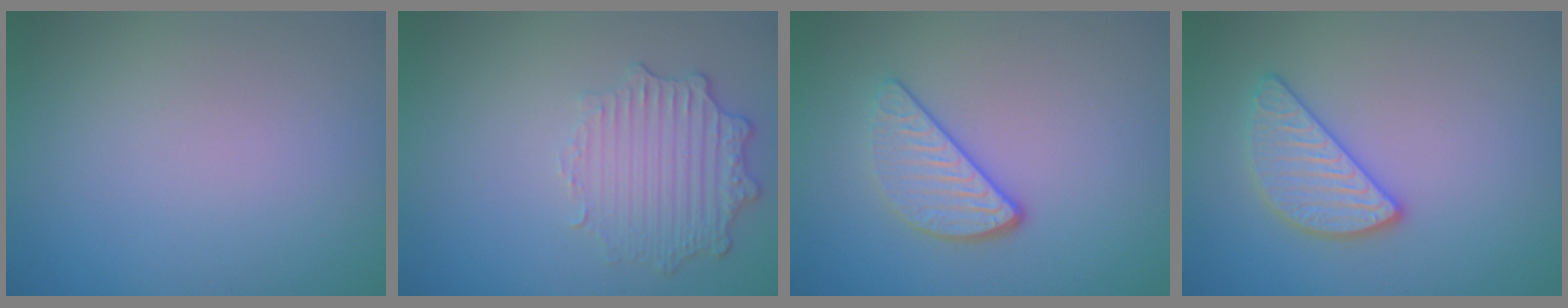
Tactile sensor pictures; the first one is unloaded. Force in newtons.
{"total": 2.9, "press": 2.4, "slide": 1.6}
{"total": 3.0, "press": 2.5, "slide": 1.6}
{"total": 2.7, "press": 2.7, "slide": 0.1}